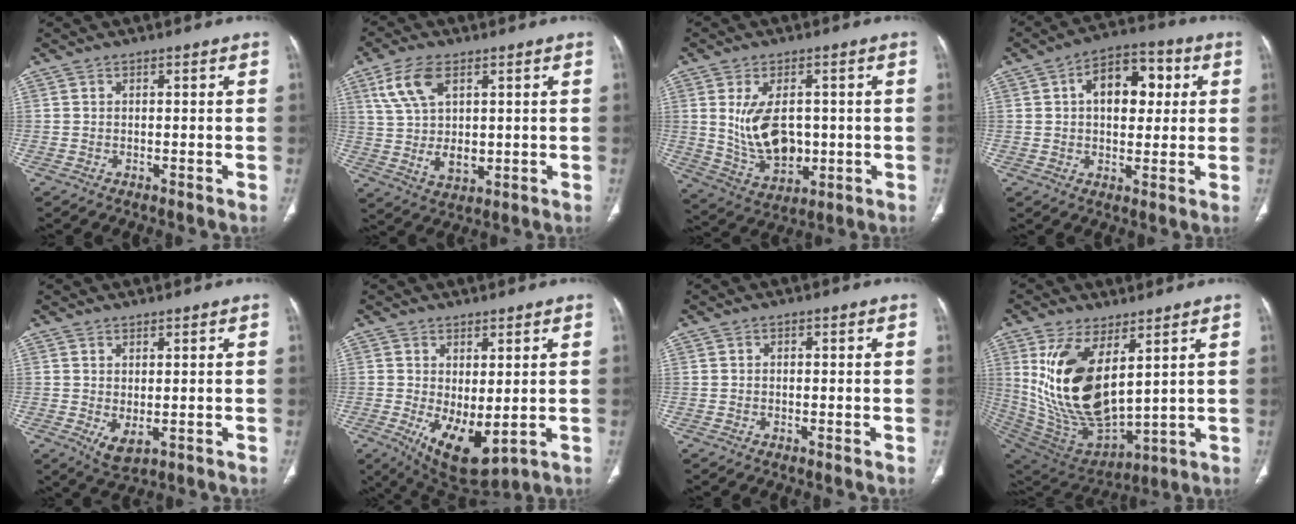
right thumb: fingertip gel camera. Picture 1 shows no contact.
{"total": 11.2, "force": [3.7, 6.4, 8.5], "torque": [-0.161, -0.009, 0.080]}
{"total": 11.9, "force": [0.7, 7.3, 9.3], "torque": [-0.147, -0.010, 0.035]}
{"total": 12.3, "force": [2.9, 7.5, 9.3], "torque": [-0.104, 0.015, 0.038]}
{"total": 3.6, "force": [-0.1, 1.7, 3.1], "torque": [-0.053, -0.007, 0.013]}
{"total": 10.0, "force": [-1.3, 4.6, 8.8], "torque": [-0.143, -0.022, 0.001]}
{"total": 0.5, "force": [0.0, 0.4, 0.3], "torque": [-0.005, 0.002, 0.000]}
{"total": 20.2, "force": [6.2, 9.9, 16.4], "torque": [-0.305, -0.036, 0.145]}